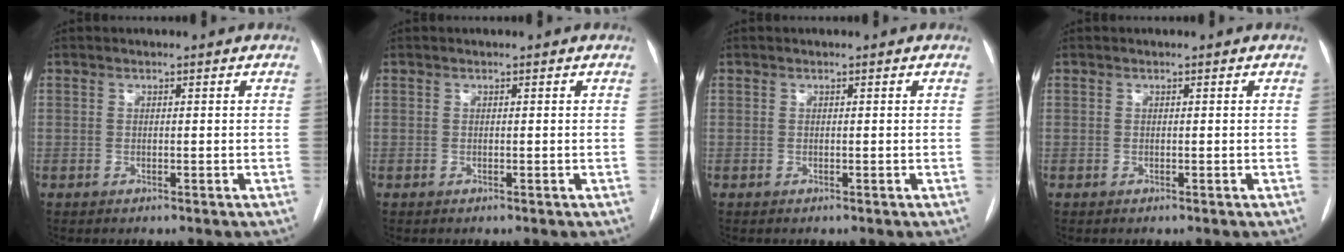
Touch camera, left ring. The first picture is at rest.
{"total": 0.0}
{"total": 0.0}
{"total": 0.0}